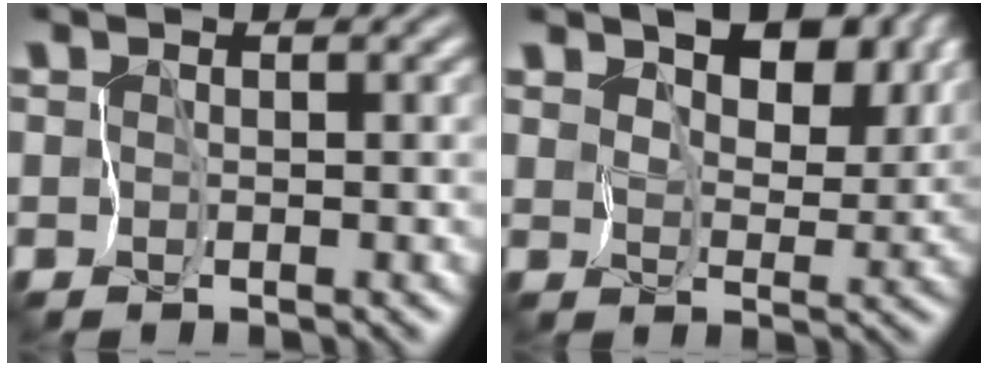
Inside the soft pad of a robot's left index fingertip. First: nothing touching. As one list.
[{"total": 7.3, "force": [4.4, 3.7, 4.5], "torque": [-0.086, -0.002, 0.070]}]